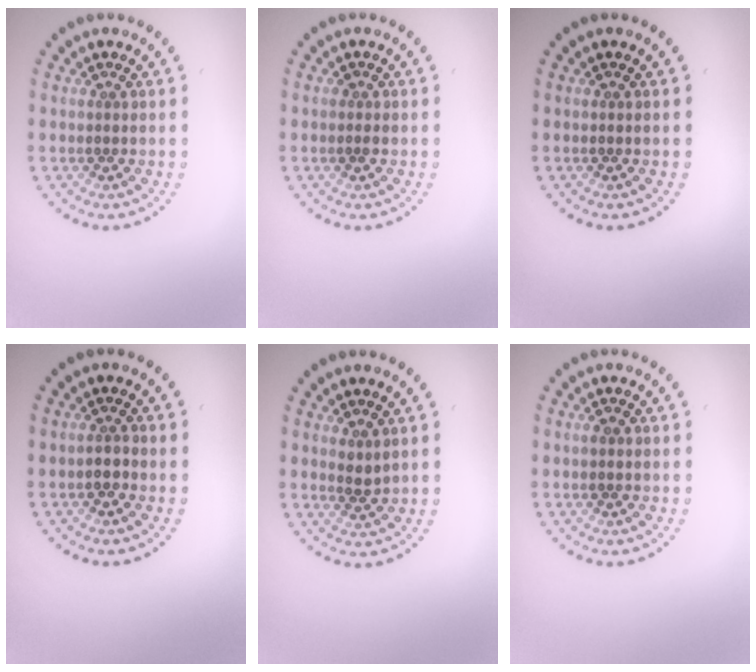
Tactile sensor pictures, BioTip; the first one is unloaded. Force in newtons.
{"total": 0.7, "press": 0.7, "slide": 0.1}
{"total": 0.0}
{"total": 1.0, "press": 0.9, "slide": 0.6}
{"total": 1.2, "press": 1.0, "slide": 0.5}
{"total": 0.9, "press": 0.9, "slide": 0.1}